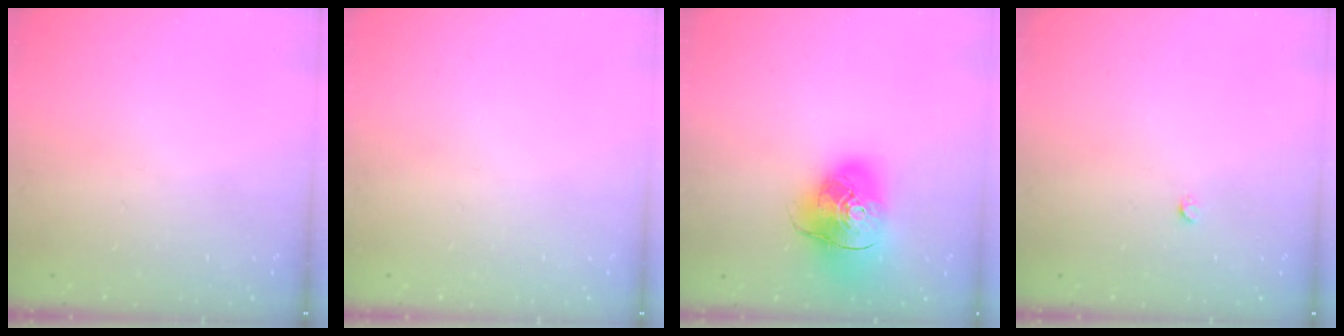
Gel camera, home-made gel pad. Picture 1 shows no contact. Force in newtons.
{"total": 0.0}
{"total": 14.0, "press": 13.8, "slide": 2.4}
{"total": 2.4, "press": 2.4, "slide": 0.3}